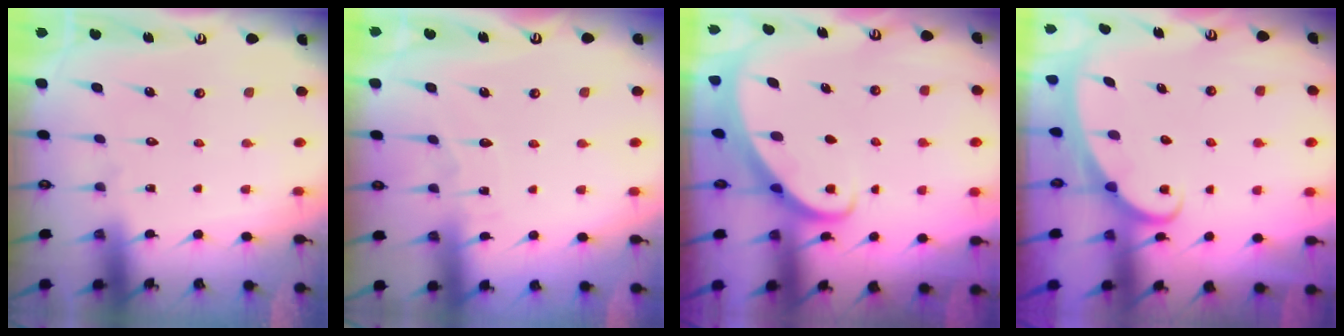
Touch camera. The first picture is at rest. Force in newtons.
{"total": 3.9, "press": 3.9, "slide": 0.5}
{"total": 2.2, "press": 2.2, "slide": 0.3}
{"total": 2.6, "press": 2.5, "slide": 0.3}